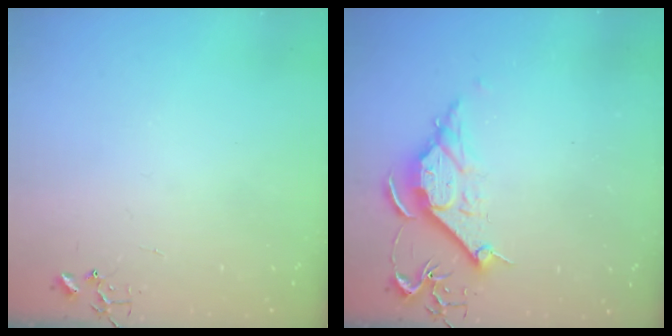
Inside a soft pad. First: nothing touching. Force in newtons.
{"total": 10.7, "press": 10.7, "slide": 0.7}